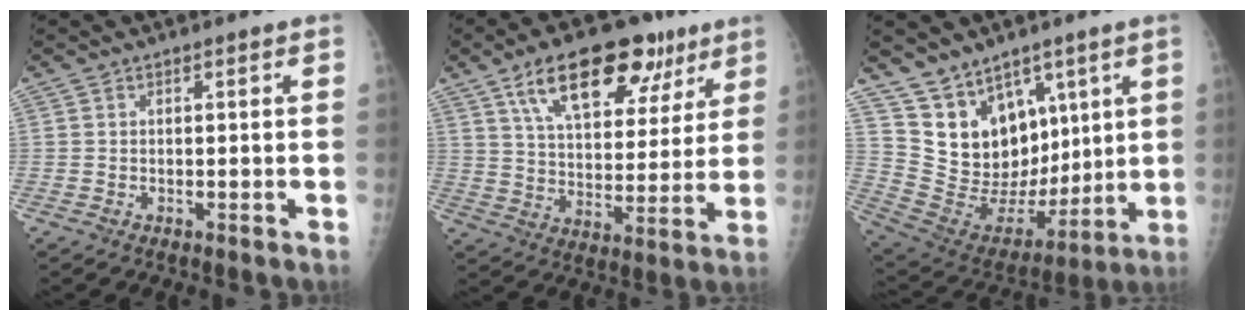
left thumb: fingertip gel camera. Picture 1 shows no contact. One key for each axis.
{"total": 20.3, "fx": 11.4, "fy": 10.0, "fz": 13.5, "tx": -0.171, "ty": -0.021, "tz": 0.186}
{"total": 16.5, "fx": 8.8, "fy": 10.9, "fz": 8.6, "tx": -0.104, "ty": -0.042, "tz": 0.190}